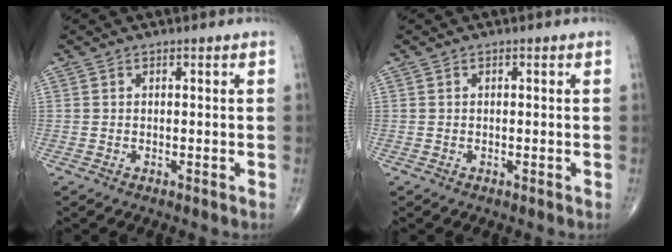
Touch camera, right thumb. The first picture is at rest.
{"total": 0.0}